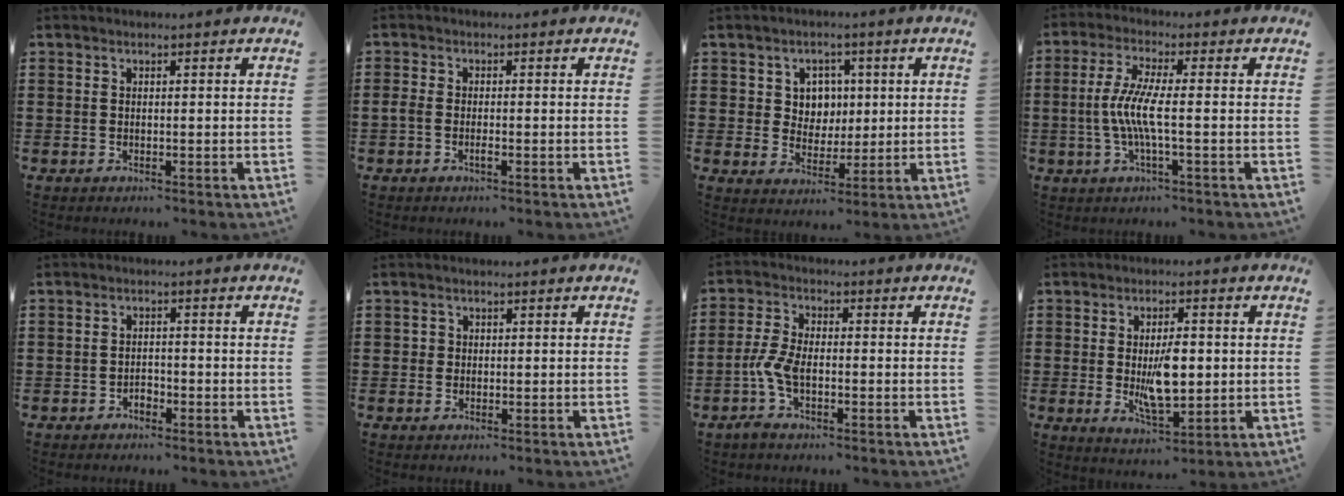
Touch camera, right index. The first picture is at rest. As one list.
[{"total": 1.3, "force": [-0.8, 0.4, 1.0], "torque": [-0.028, -0.002, -0.017]}, {"total": 4.8, "force": [1.5, 4.4, 1.3], "torque": [-0.039, 0.014, 0.024]}, {"total": 6.2, "force": [-1.0, 0.6, 6.1], "torque": [-0.137, -0.011, -0.029]}, {"total": 1.5, "force": [-1.2, 0.7, 0.6], "torque": [-0.016, -0.001, -0.024]}, {"total": 0.8, "force": [0.1, 0.8, 0.1], "torque": [-0.004, 0.006, 0.000]}, {"total": 5.2, "force": [-1.9, 2.3, 4.3], "torque": [-0.108, -0.003, -0.043]}, {"total": 7.2, "force": [-0.2, 3.1, 6.6], "torque": [-0.115, -0.006, -0.009]}]